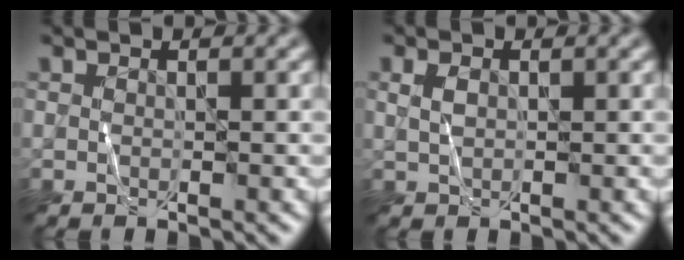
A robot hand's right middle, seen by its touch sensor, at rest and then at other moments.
{"total": 1.5, "force": [0.5, 1.0, 1.0], "torque": [-0.025, 0.003, 0.009]}